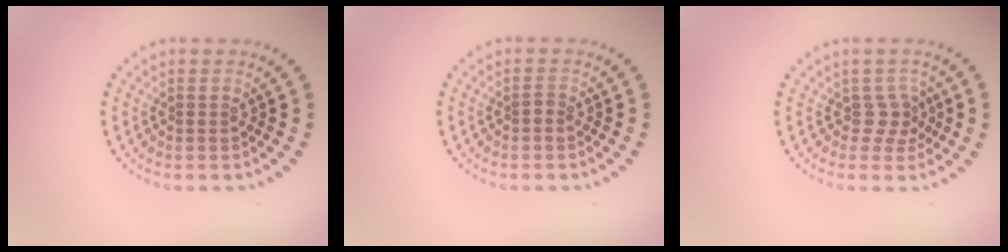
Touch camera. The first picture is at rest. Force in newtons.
{"total": 0.6, "press": 0.4, "slide": 0.4}
{"total": 1.8, "press": 1.3, "slide": 1.2}